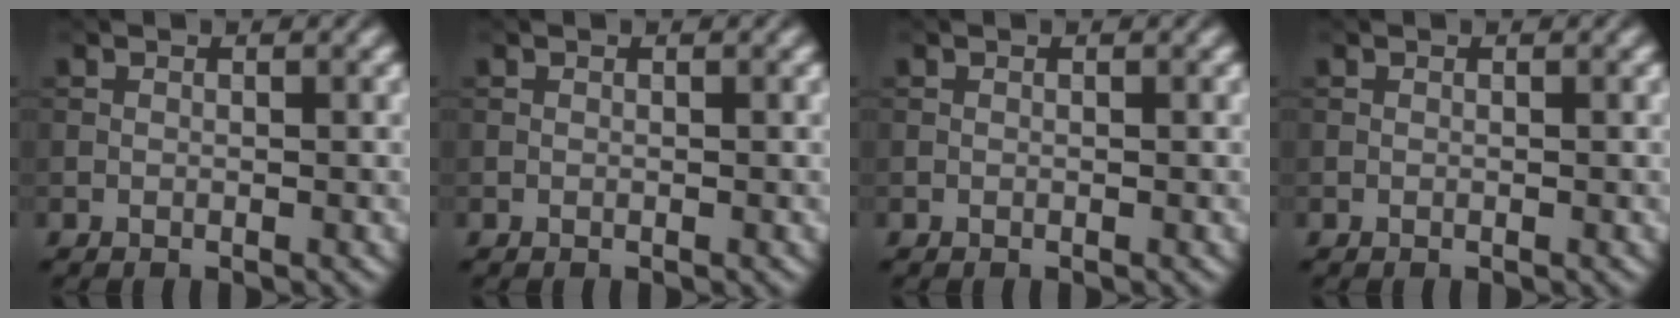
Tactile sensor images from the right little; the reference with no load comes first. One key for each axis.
{"total": 0.0}
{"total": 0.0}
{"total": 0.0}